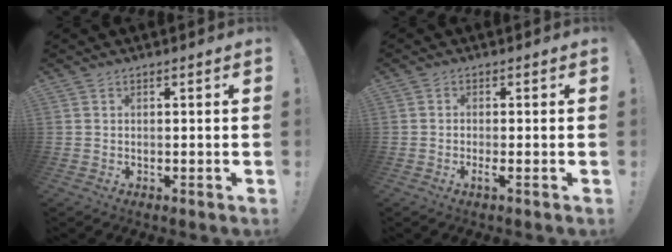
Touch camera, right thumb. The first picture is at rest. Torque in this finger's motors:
{"motor_torque": [-0.03, -0.08, 0.32, 0.00, 0.12]}